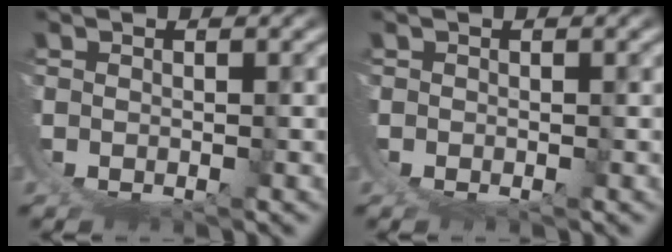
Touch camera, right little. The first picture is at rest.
{"total": 0.0}